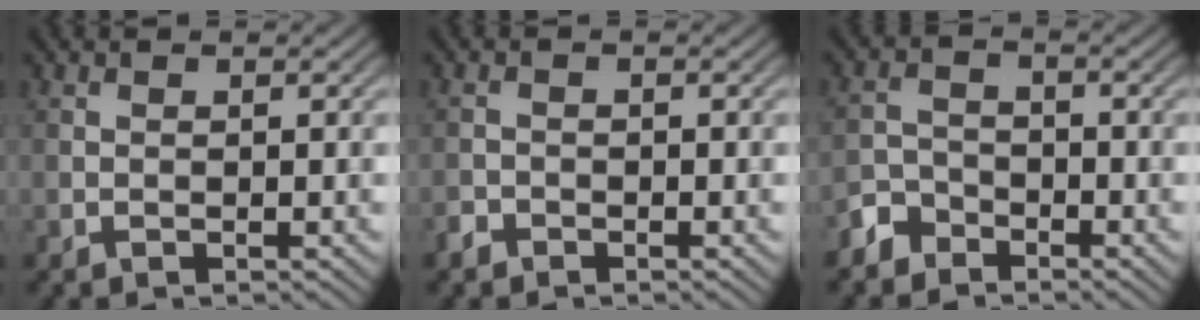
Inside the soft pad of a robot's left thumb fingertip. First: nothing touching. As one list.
[{"total": 1.2, "force": [-1.0, 0.7, 0.2], "torque": [-0.003, 0.000, -0.022]}, {"total": 3.2, "force": [-2.6, 1.8, 0.5], "torque": [-0.011, 0.004, -0.064]}]